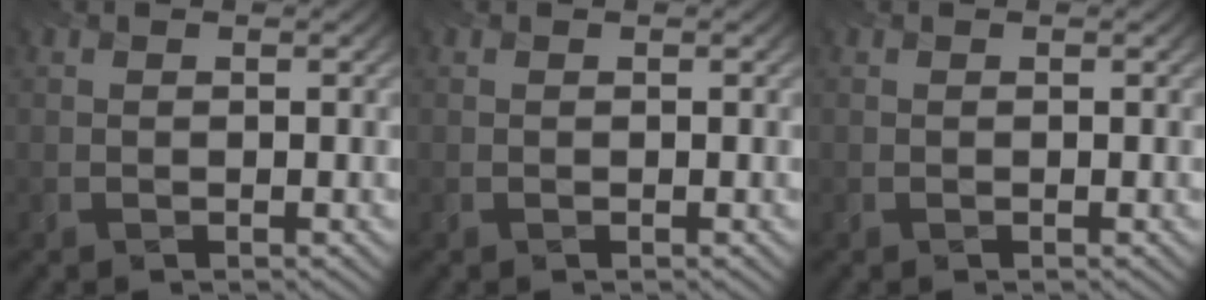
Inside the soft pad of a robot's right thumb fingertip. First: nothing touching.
{"total": 0.0}
{"total": 0.0}